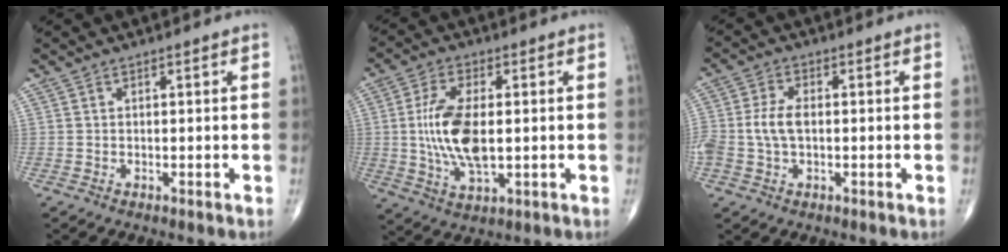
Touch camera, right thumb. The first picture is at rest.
{"total": 12.3, "force": [0.1, 5.7, 10.9], "torque": [-0.218, -0.006, 0.004]}
{"total": 5.9, "force": [-0.4, 3.5, 4.7], "torque": [-0.113, 0.012, -0.008]}